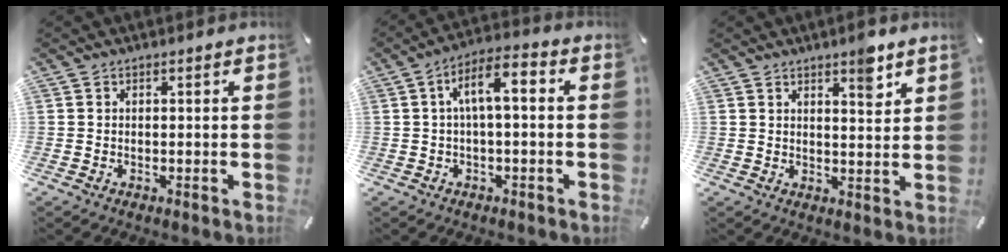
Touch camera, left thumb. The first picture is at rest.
{"total": 7.7, "force": [0.2, 3.2, 7.0], "torque": [-0.125, 0.014, 0.002]}
{"total": 5.4, "force": [3.8, 1.7, 3.4], "torque": [-0.035, -0.026, 0.059]}